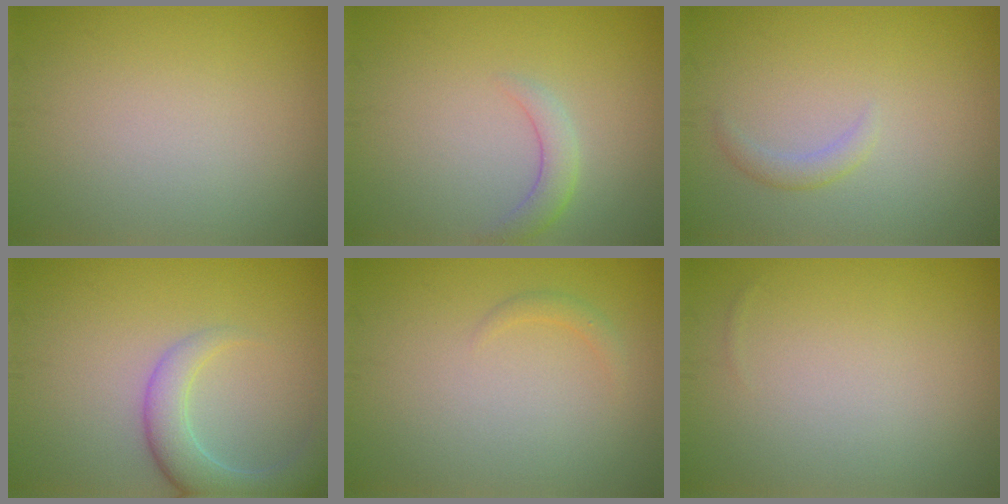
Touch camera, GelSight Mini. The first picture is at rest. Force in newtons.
{"total": 1.9, "press": 1.9, "slide": 0.2}
{"total": 1.1, "press": 1.1, "slide": 0.1}
{"total": 4.5, "press": 4.5, "slide": 0.5}
{"total": 0.8, "press": 0.8, "slide": 0.0}
{"total": 0.0}